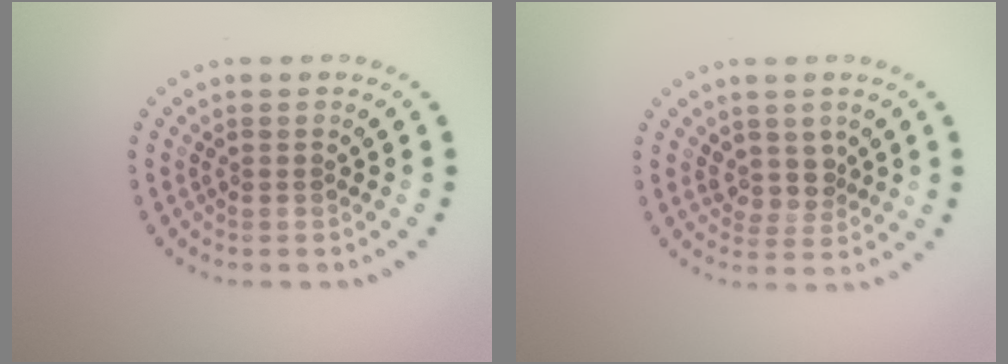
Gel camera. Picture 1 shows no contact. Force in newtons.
{"total": 1.9, "press": 1.6, "slide": 1.2}